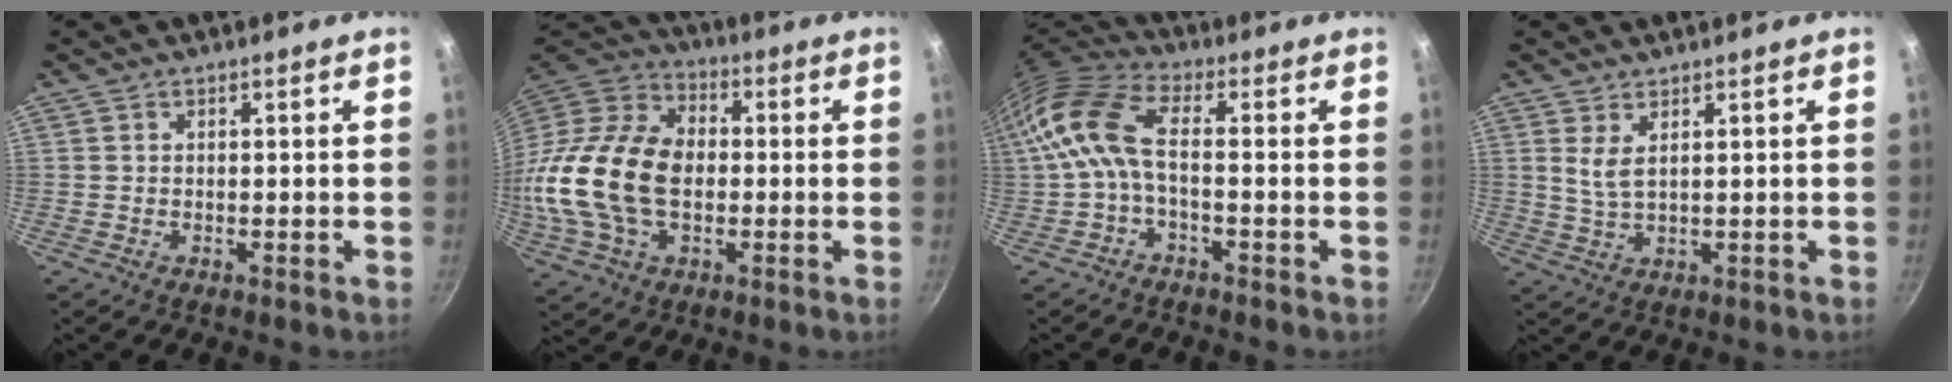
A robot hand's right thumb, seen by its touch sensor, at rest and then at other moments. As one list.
[{"total": 22.9, "force": [-1.5, 15.3, 17.1], "torque": [-0.327, 0.031, -0.033]}, {"total": 10.3, "force": [-1.1, 5.0, 9.0], "torque": [-0.204, 0.032, -0.037]}, {"total": 3.5, "force": [1.6, 1.3, 2.8], "torque": [-0.055, -0.016, 0.035]}]